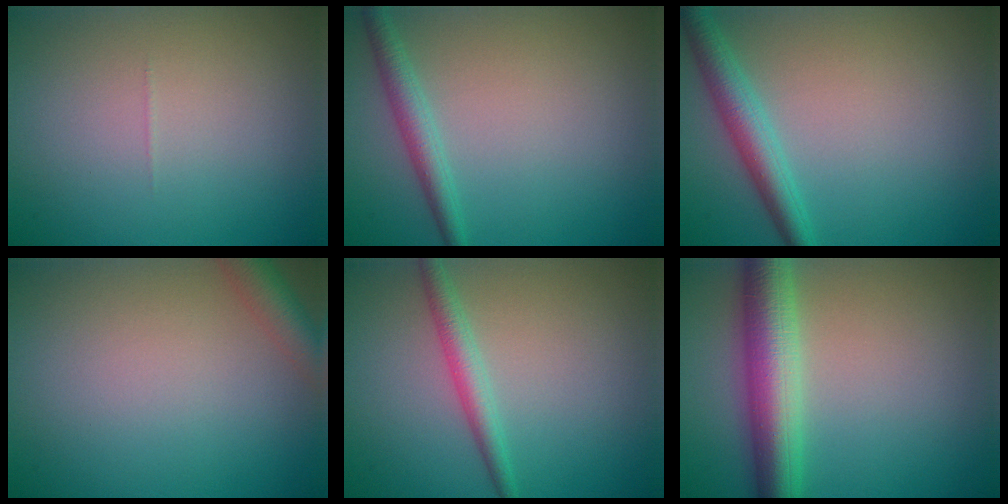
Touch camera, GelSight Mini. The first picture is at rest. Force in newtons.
{"total": 2.3, "press": 2.3, "slide": 0.1}
{"total": 3.5, "press": 3.5, "slide": 0.1}
{"total": 2.9, "press": 2.9, "slide": 0.2}
{"total": 2.4, "press": 2.4, "slide": 0.1}
{"total": 6.7, "press": 6.7, "slide": 0.2}